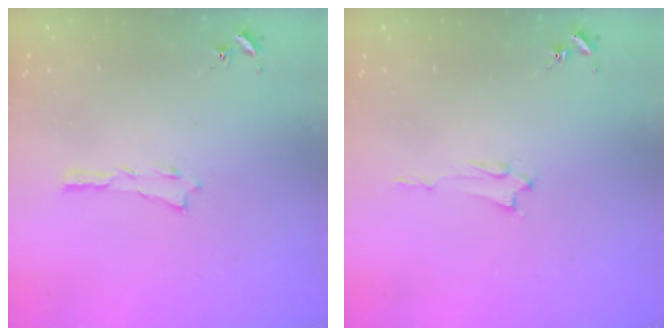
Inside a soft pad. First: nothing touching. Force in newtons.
{"total": 1.3, "press": 1.3, "slide": 0.2}